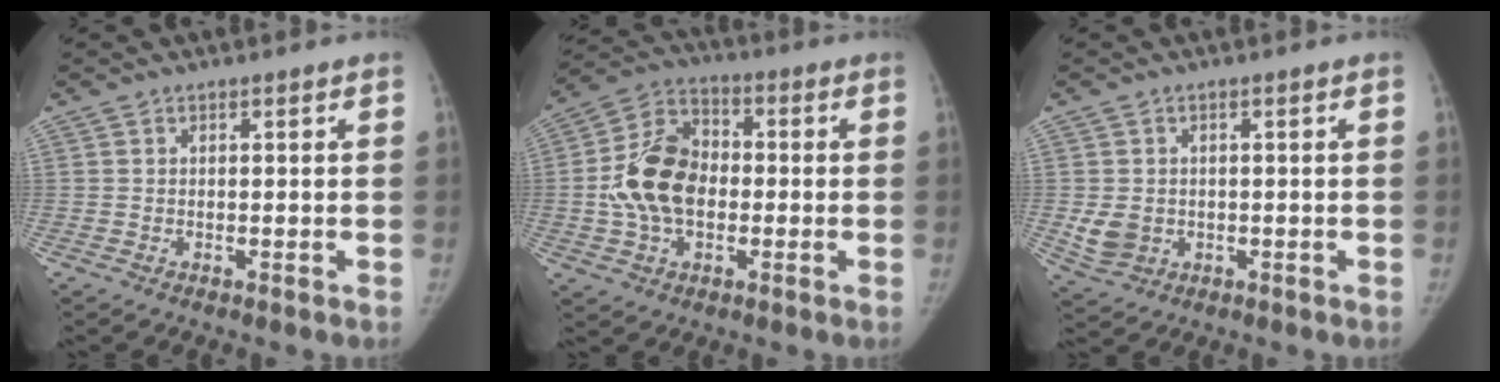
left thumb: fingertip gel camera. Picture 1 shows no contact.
{"total": 14.0, "force": [-1.1, 9.6, 10.2], "torque": [-0.175, 0.029, -0.023]}
{"total": 4.9, "force": [-0.5, 4.1, 2.5], "torque": [-0.040, -0.003, 0.002]}